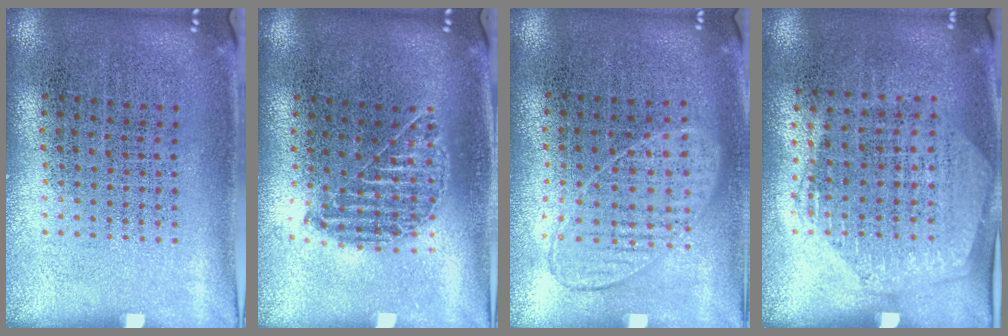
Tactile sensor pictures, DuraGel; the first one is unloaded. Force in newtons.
{"total": 1.0, "press": 0.9, "slide": 0.3}
{"total": 0.9, "press": 0.9, "slide": 0.3}
{"total": 1.4, "press": 1.2, "slide": 0.8}